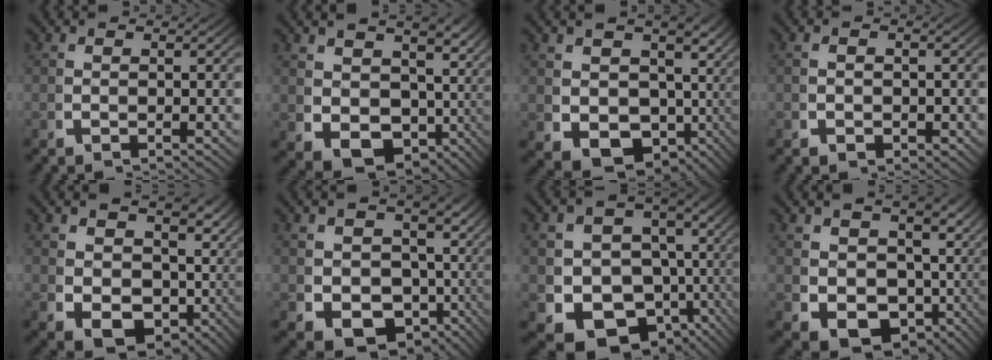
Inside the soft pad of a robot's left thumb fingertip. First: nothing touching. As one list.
[{"total": 8.1, "force": [0.7, 5.6, 5.9], "torque": [-0.123, -0.048, 0.043]}, {"total": 11.1, "force": [-1.0, 8.1, 7.5], "torque": [-0.163, -0.076, 0.023]}, {"total": 1.2, "force": [-0.5, 0.9, 0.6], "torque": [-0.004, -0.004, -0.011]}, {"total": 8.1, "force": [0.6, 5.4, 6.0], "torque": [-0.121, -0.040, 0.039]}, {"total": 12.4, "force": [-1.6, 9.2, 8.2], "torque": [-0.177, -0.082, 0.014]}, {"total": 17.0, "force": [-4.0, 13.4, 9.6], "torque": [-0.202, -0.092, -0.041]}, {"total": 9.3, "force": [0.2, 6.6, 6.5], "torque": [-0.141, -0.062, 0.038]}]